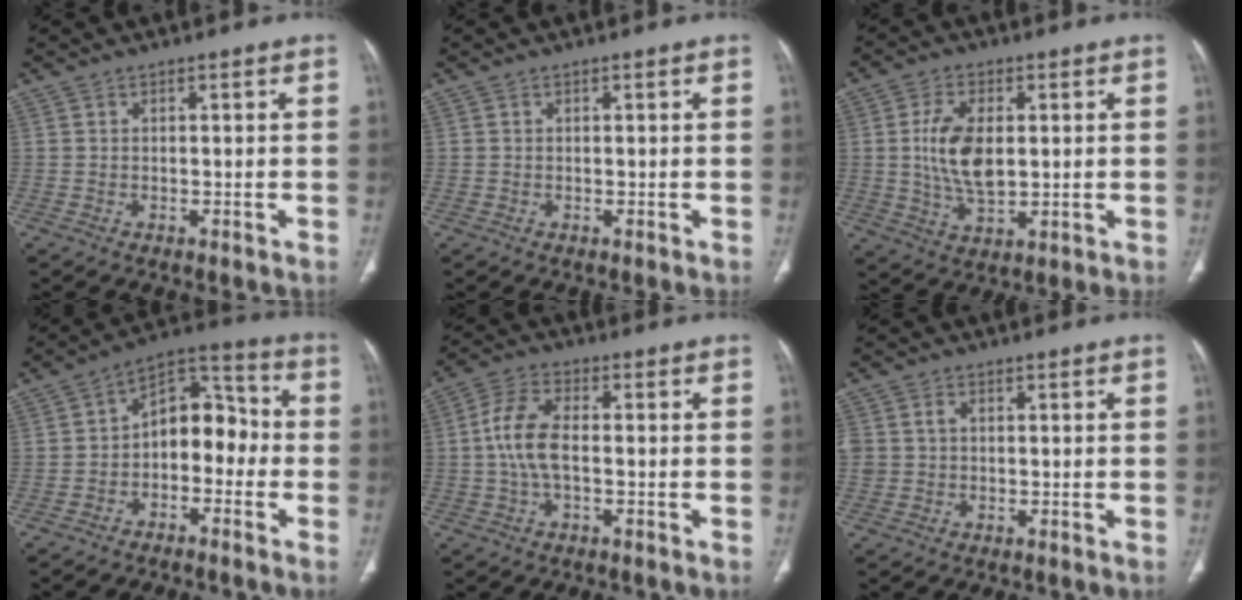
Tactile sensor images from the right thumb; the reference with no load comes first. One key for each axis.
{"total": 0.0}
{"total": 10.2, "fx": 1.0, "fy": 5.5, "fz": 8.5, "tx": -0.162, "ty": -0.007, "tz": 0.026}
{"total": 11.0, "fx": -2.2, "fy": 7.3, "fz": 7.9, "tx": -0.076, "ty": 0.051, "tz": -0.052}
{"total": 7.8, "fx": -0.4, "fy": 3.9, "fz": 6.8, "tx": -0.150, "ty": 0.022, "tz": -0.012}
{"total": 3.2, "fx": 0.3, "fy": 2.7, "fz": 1.7, "tx": -0.040, "ty": 0.011, "tz": 0.012}